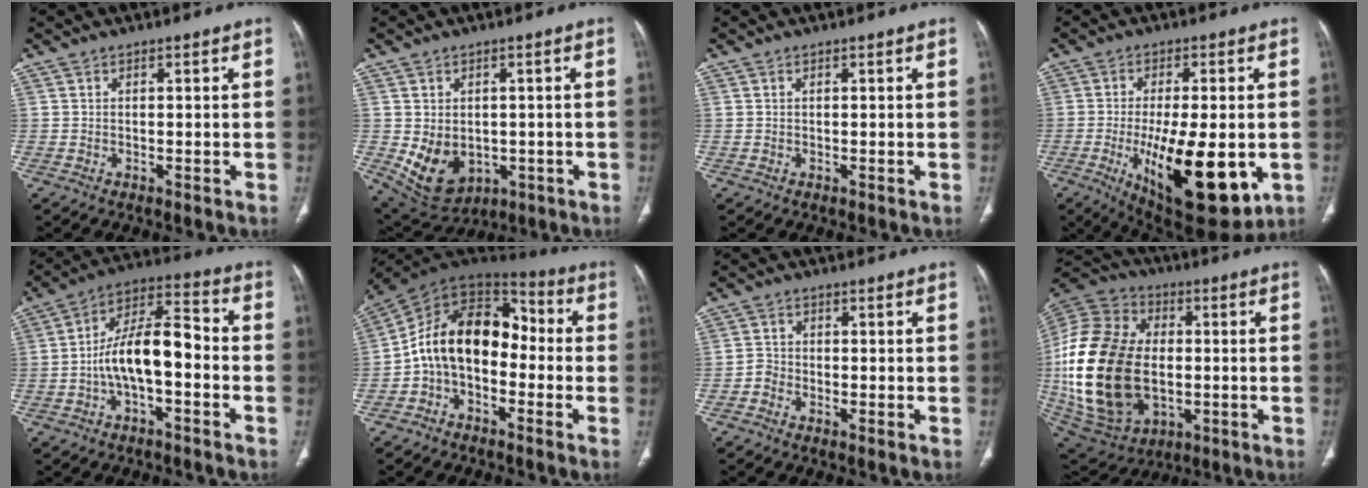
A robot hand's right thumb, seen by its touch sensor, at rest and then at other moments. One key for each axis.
{"total": 10.4, "fx": -1.9, "fy": 8.0, "fz": 6.4, "tx": -0.090, "ty": -0.003, "tz": -0.001}
{"total": 0.0}
{"total": 20.2, "fx": -4.9, "fy": 7.7, "fz": 18.0, "tx": -0.274, "ty": -0.022, "tz": -0.054}
{"total": 12.6, "fx": -2.8, "fy": 5.5, "fz": 11.0, "tx": -0.191, "ty": 0.048, "tz": -0.054}
{"total": 14.7, "fx": -2.5, "fy": 10.0, "fz": 10.5, "tx": -0.152, "ty": 0.073, "tz": -0.058}
{"total": 2.0, "fx": -1.2, "fy": 1.4, "fz": 0.8, "tx": -0.011, "ty": 0.004, "tz": -0.031}
{"total": 31.1, "fx": -2.1, "fy": 20.8, "fz": 23.1, "tx": -0.482, "ty": -0.001, "tz": -0.012}